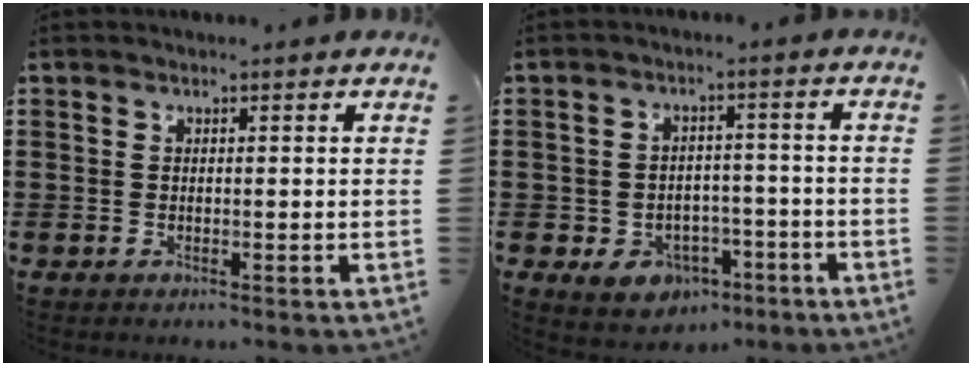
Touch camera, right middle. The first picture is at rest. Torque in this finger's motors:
{"motor_torque": [0.49, -0.17, 0.29, 0.10]}